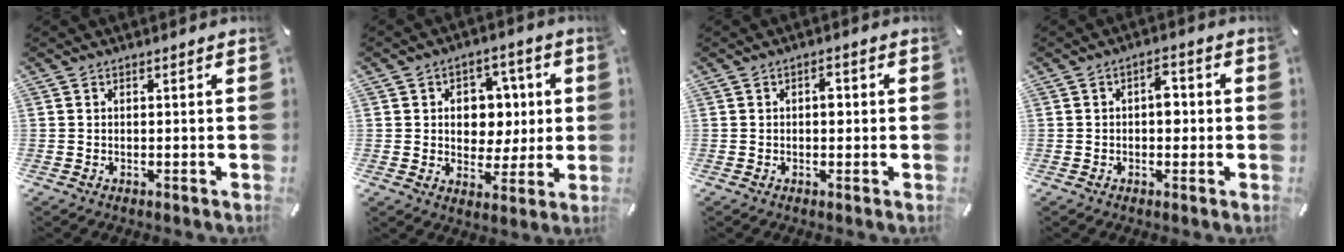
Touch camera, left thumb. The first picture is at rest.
{"total": 9.1, "force": [1.1, 8.1, 4.1], "torque": [-0.054, 0.002, 0.022]}
{"total": 2.5, "force": [0.2, 1.6, 1.9], "torque": [-0.015, -0.001, -0.005]}
{"total": 4.5, "force": [0.1, 2.8, 3.6], "torque": [-0.045, 0.004, -0.007]}